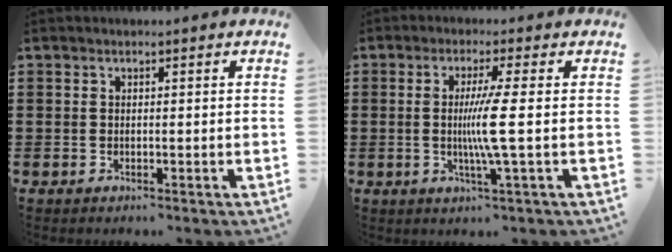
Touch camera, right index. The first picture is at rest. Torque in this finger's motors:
{"motor_torque": [0.02, 0.31, 0.33, 0.07]}